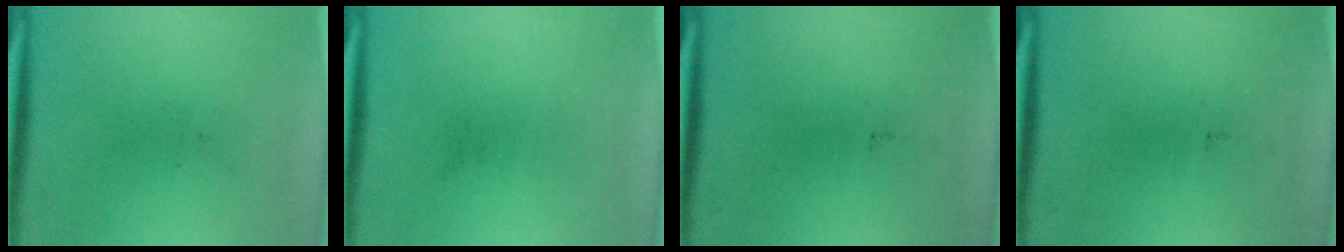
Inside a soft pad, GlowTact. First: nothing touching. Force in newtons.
{"total": 0.0}
{"total": 0.0}
{"total": 0.0}